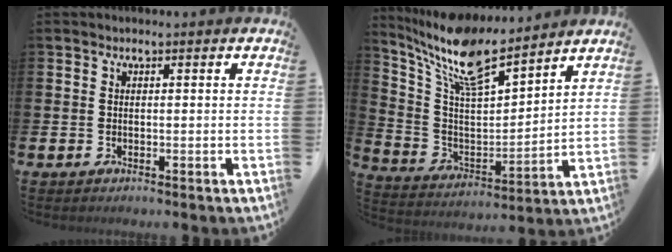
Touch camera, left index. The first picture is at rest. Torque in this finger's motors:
{"motor_torque": [0.99, -1.02, 0.75, 0.21]}